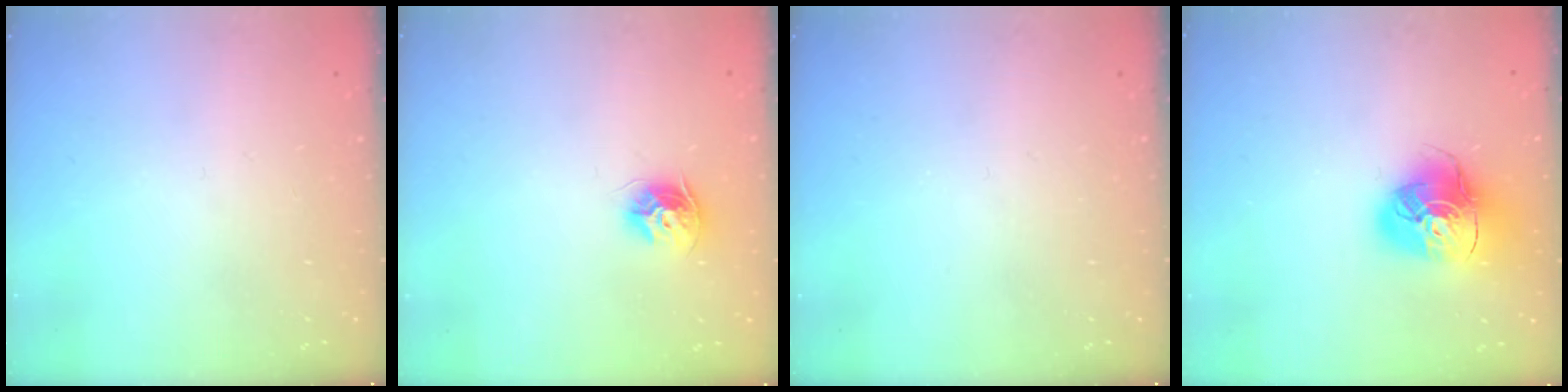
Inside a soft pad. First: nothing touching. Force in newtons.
{"total": 8.5, "press": 8.5, "slide": 0.4}
{"total": 0.0}
{"total": 14.4, "press": 14.3, "slide": 1.8}